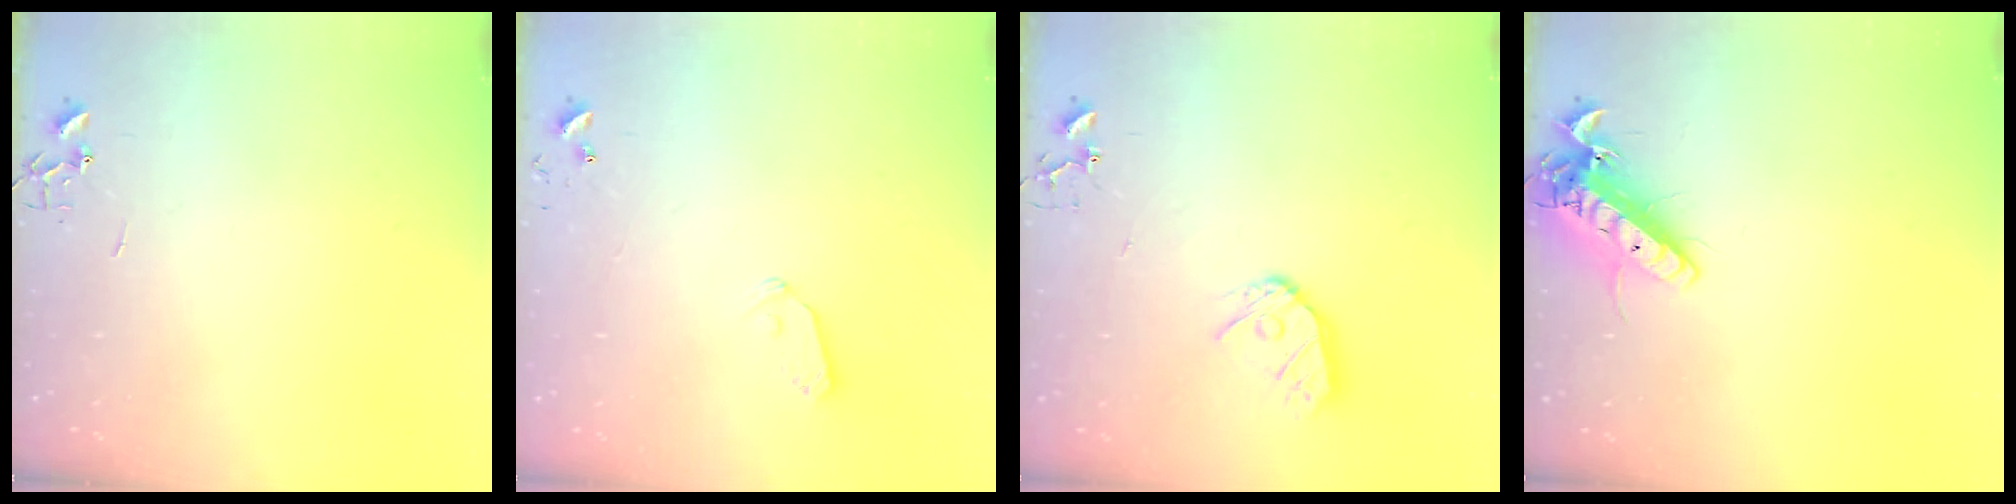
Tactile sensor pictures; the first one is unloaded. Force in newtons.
{"total": 5.3, "press": 5.3, "slide": 0.1}
{"total": 10.7, "press": 10.6, "slide": 1.2}
{"total": 15.0, "press": 14.8, "slide": 2.4}